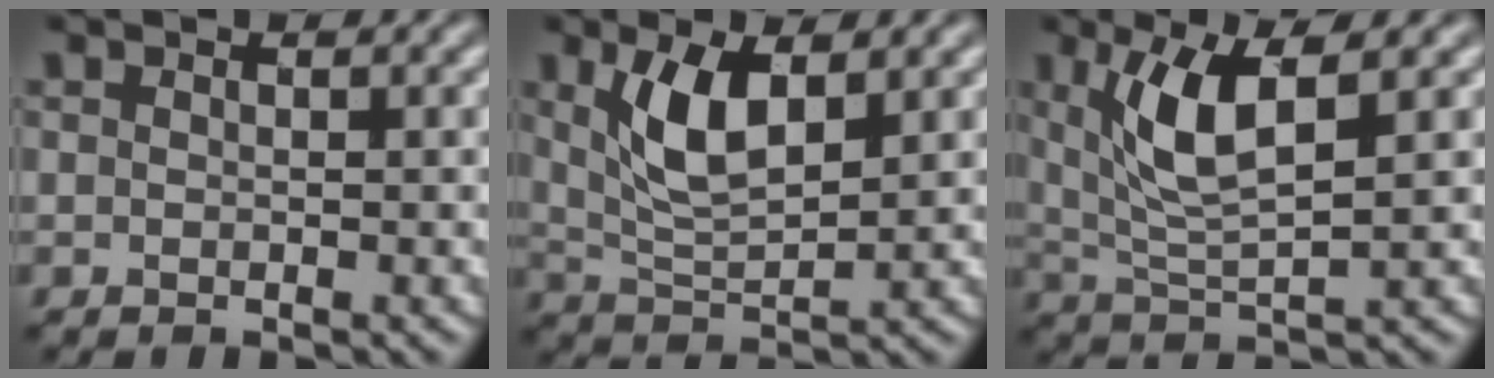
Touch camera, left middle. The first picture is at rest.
{"total": 4.9, "force": [1.6, 2.0, 4.1], "torque": [-0.099, -0.005, 0.036]}
{"total": 5.4, "force": [1.8, 1.6, 4.9], "torque": [-0.108, -0.005, 0.042]}